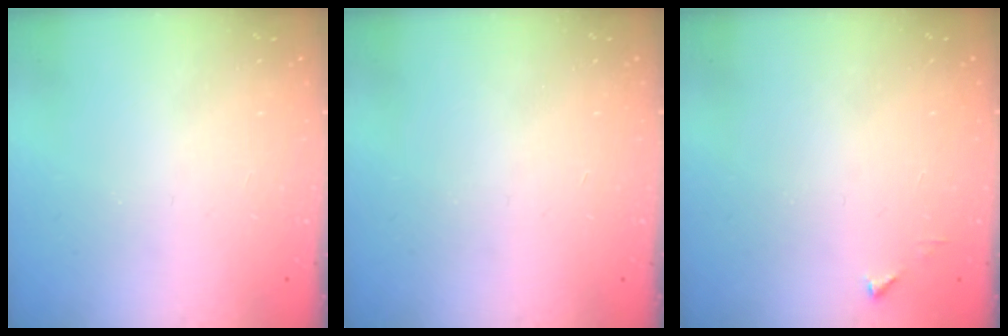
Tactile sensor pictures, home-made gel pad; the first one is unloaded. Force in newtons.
{"total": 0.0}
{"total": 3.2, "press": 3.2, "slide": 0.3}